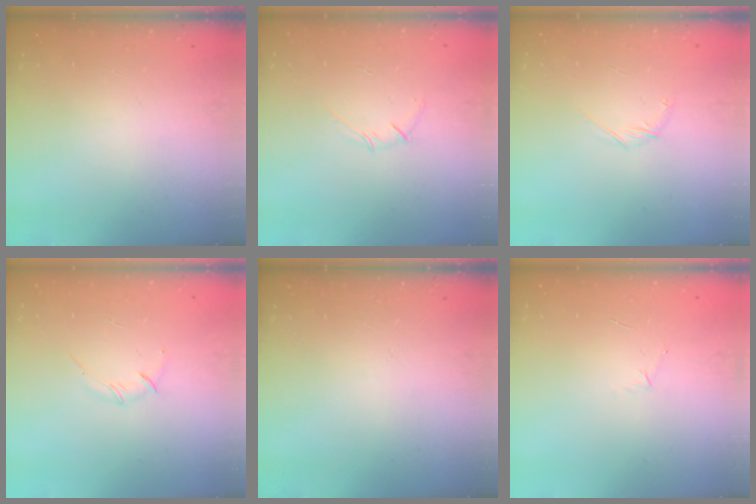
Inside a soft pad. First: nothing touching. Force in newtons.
{"total": 3.7, "press": 3.6, "slide": 0.9}
{"total": 4.3, "press": 4.1, "slide": 1.1}
{"total": 3.0, "press": 2.9, "slide": 0.8}
{"total": 0.0}
{"total": 3.2, "press": 3.1, "slide": 0.8}